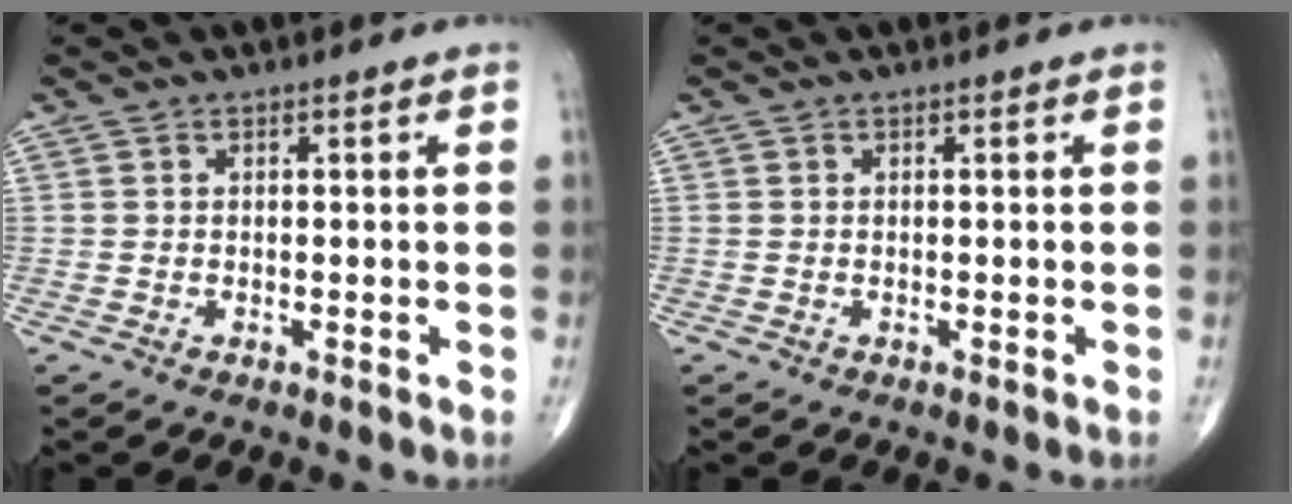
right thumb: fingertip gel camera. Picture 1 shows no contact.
{"total": 0.0}